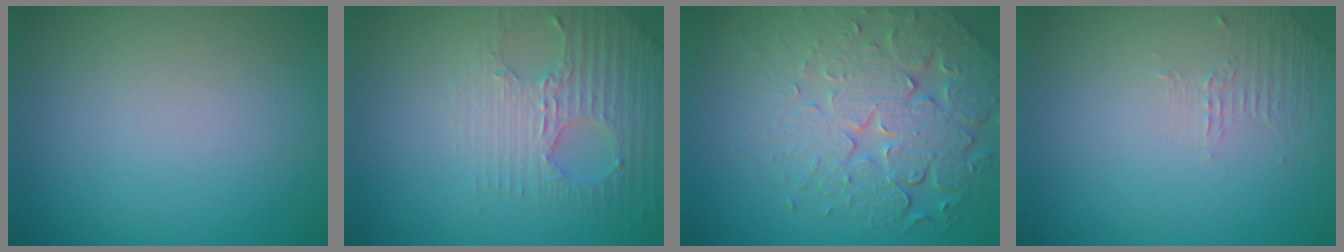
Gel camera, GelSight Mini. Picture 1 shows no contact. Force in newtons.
{"total": 2.8, "press": 2.7, "slide": 0.9}
{"total": 7.6, "press": 5.5, "slide": 5.3}
{"total": 1.1, "press": 0.2, "slide": 1.0}